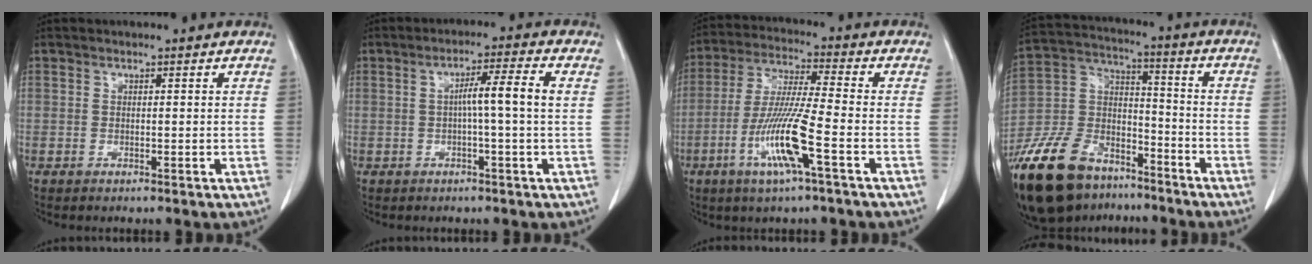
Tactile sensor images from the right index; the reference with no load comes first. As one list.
[{"total": 6.1, "force": [0.3, -0.3, 6.1], "torque": [-0.104, 0.014, 0.006]}, {"total": 12.4, "force": [-4.7, 0.3, 11.5], "torque": [-0.236, -0.013, -0.092]}, {"total": 24.0, "force": [-16.7, 12.3, 12.0], "torque": [-0.327, -0.002, -0.301]}]